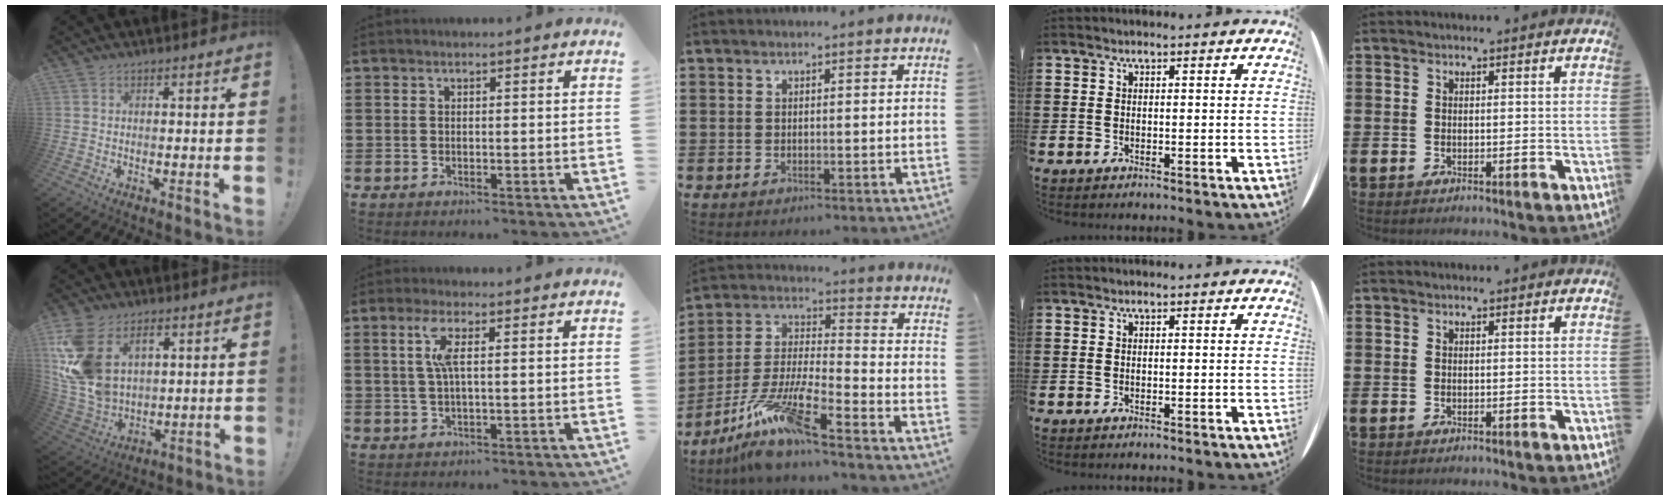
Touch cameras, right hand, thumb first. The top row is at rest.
{"thumb": {"total": 17.1, "force": [6.1, 11.8, 10.8], "torque": [-0.233, -0.028, 0.117]}, "index": {"total": 3.8, "force": [0.7, 0.5, 3.7], "torque": [-0.081, 0.000, 0.008]}, "middle": {"total": 10.7, "force": [-8.2, 0.1, 6.8], "torque": [-0.157, -0.016, -0.170]}}